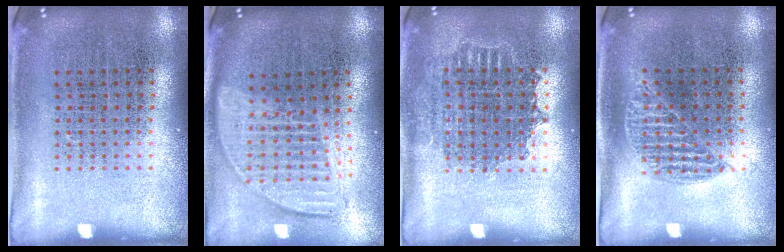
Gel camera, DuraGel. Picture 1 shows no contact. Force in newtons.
{"total": 1.8, "press": 1.6, "slide": 0.9}
{"total": 1.2, "press": 1.1, "slide": 0.5}
{"total": 0.9, "press": 0.8, "slide": 0.4}